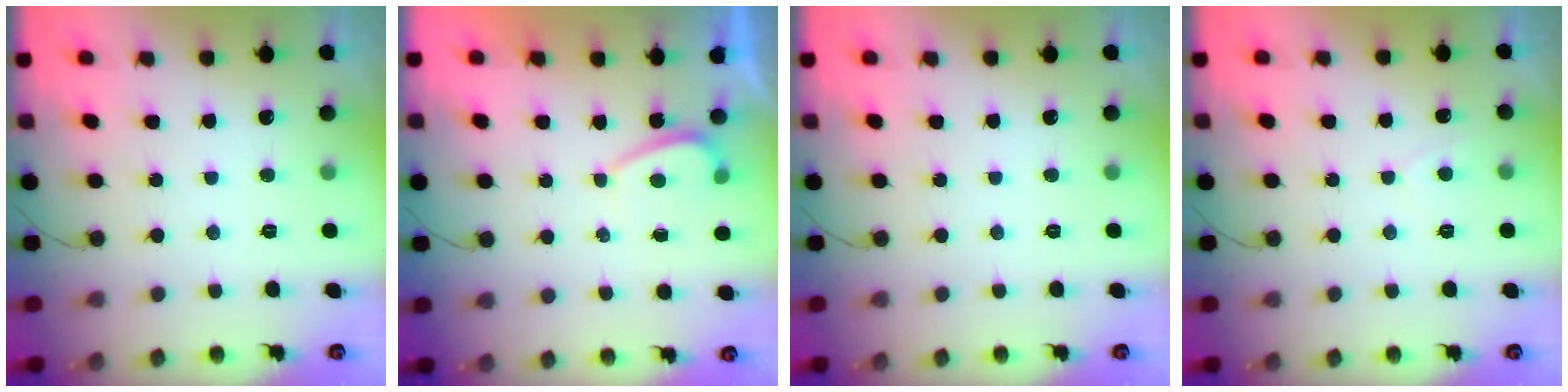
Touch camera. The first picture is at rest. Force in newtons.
{"total": 1.1, "press": 0.9, "slide": 0.6}
{"total": 0.0}
{"total": 2.1, "press": 2.1, "slide": 0.3}